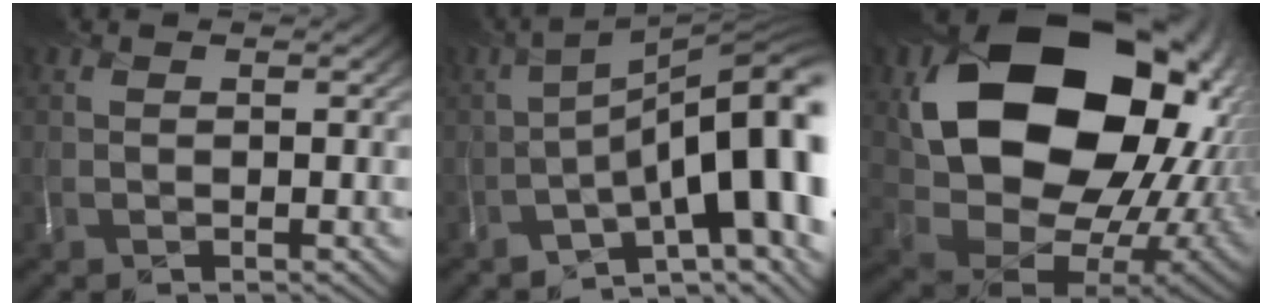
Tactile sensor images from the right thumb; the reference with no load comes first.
{"total": 15.9, "force": [-4.0, 5.9, 14.2], "torque": [-0.178, -0.005, -0.053]}
{"total": 19.7, "force": [5.3, 15.0, 11.7], "torque": [-0.245, -0.039, 0.155]}